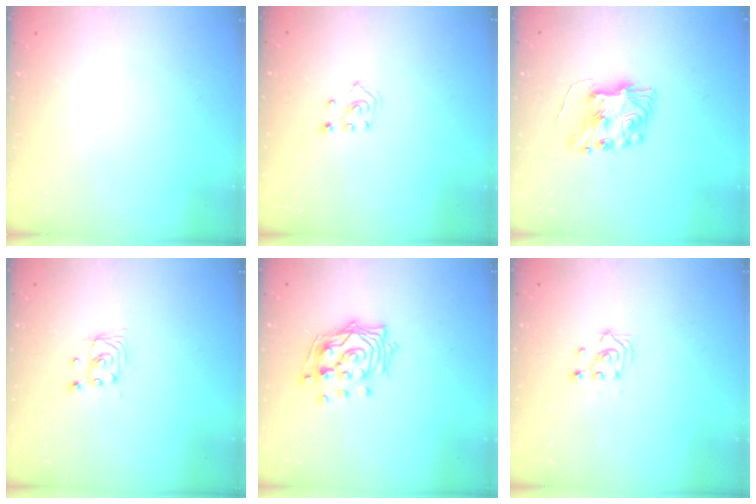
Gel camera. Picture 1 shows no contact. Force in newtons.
{"total": 2.8, "press": 2.7, "slide": 0.5}
{"total": 8.0, "press": 8.0, "slide": 0.2}
{"total": 2.8, "press": 2.8, "slide": 0.1}
{"total": 12.9, "press": 12.7, "slide": 2.2}
{"total": 2.3, "press": 2.3, "slide": 0.3}